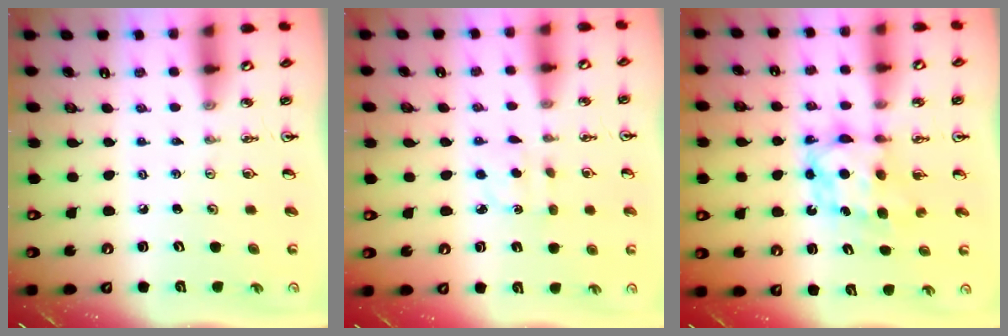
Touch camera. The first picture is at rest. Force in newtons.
{"total": 2.7, "press": 2.6, "slide": 0.4}
{"total": 6.5, "press": 6.5, "slide": 0.2}